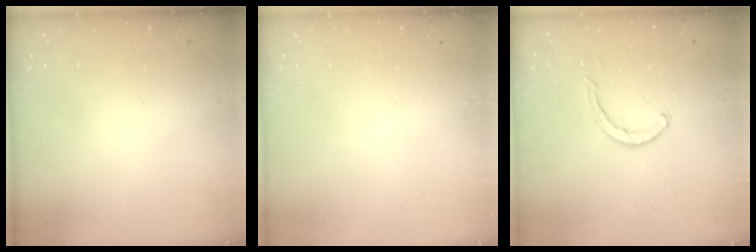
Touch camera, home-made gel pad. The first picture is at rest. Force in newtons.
{"total": 0.0}
{"total": 2.6, "press": 2.5, "slide": 0.4}